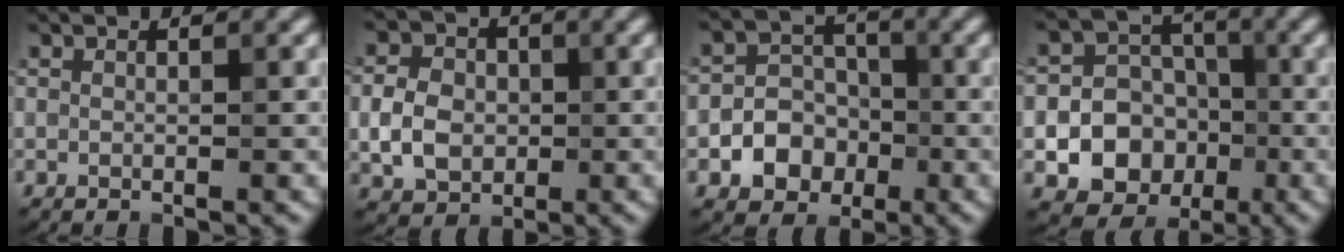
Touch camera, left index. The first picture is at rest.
{"total": 4.2, "force": [-0.5, 3.3, 2.6], "torque": [-0.053, 0.006, -0.011]}
{"total": 5.3, "force": [-1.9, 4.4, 2.1], "torque": [-0.005, 0.010, -0.053]}
{"total": 12.1, "force": [-3.1, 11.1, 3.7], "torque": [-0.069, -0.017, -0.055]}